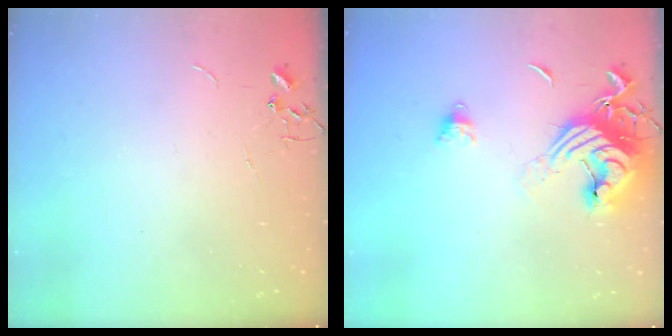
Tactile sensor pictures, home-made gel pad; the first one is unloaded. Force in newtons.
{"total": 14.8, "press": 14.7, "slide": 1.7}